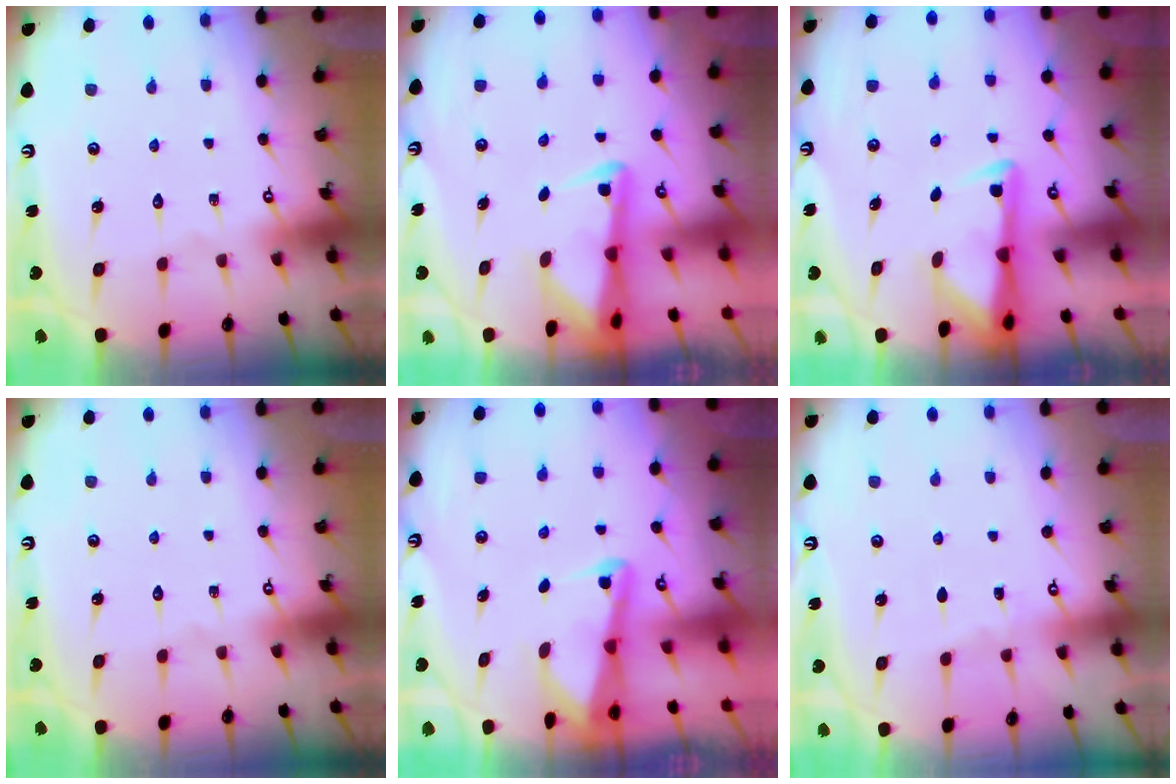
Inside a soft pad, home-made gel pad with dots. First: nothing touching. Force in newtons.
{"total": 2.7, "press": 2.6, "slide": 0.6}
{"total": 2.9, "press": 2.8, "slide": 0.5}
{"total": 0.0}
{"total": 2.7, "press": 2.6, "slide": 0.6}
{"total": 2.4, "press": 2.4, "slide": 0.4}